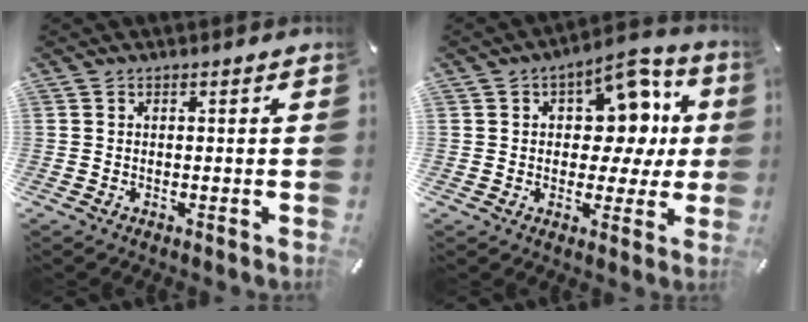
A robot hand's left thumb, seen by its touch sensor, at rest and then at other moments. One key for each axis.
{"total": 12.9, "fx": 4.5, "fy": 8.6, "fz": 8.4, "tx": -0.094, "ty": -0.037, "tz": 0.078}